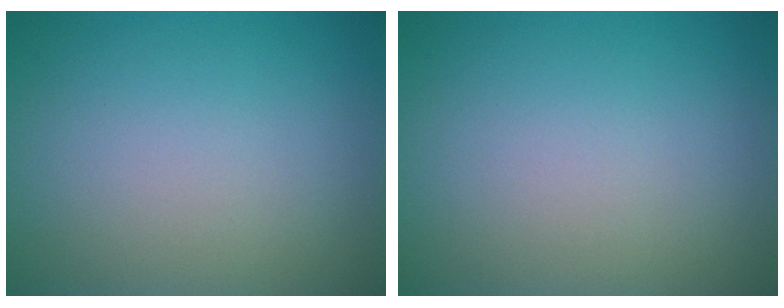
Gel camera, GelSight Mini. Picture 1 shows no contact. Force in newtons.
{"total": 0.0}